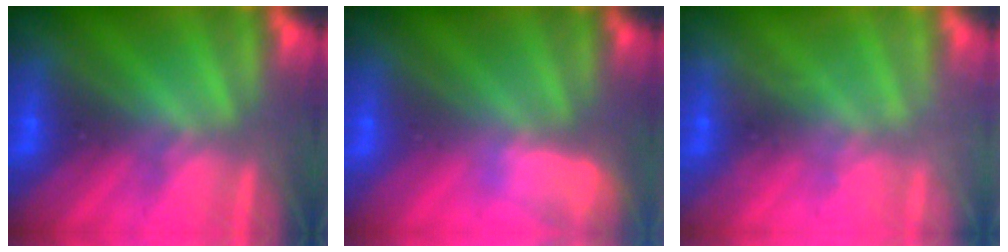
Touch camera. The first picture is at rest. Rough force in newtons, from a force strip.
{"total": 3.0}
{"total": 2.4}